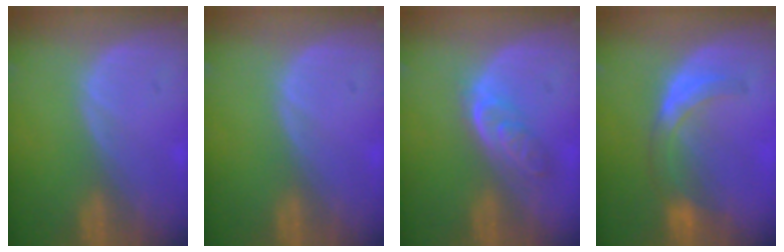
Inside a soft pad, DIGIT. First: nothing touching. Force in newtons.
{"total": 0.0}
{"total": 4.7, "press": 4.4, "slide": 1.9}
{"total": 5.7, "press": 5.4, "slide": 1.9}